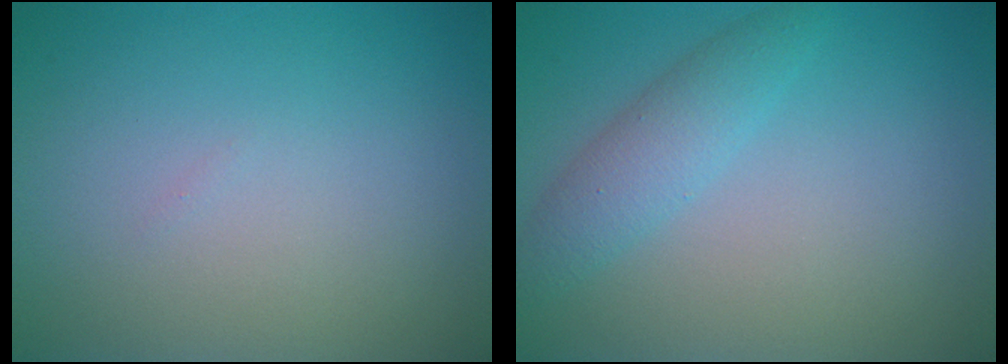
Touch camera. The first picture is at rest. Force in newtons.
{"total": 2.7, "press": 2.7, "slide": 0.1}